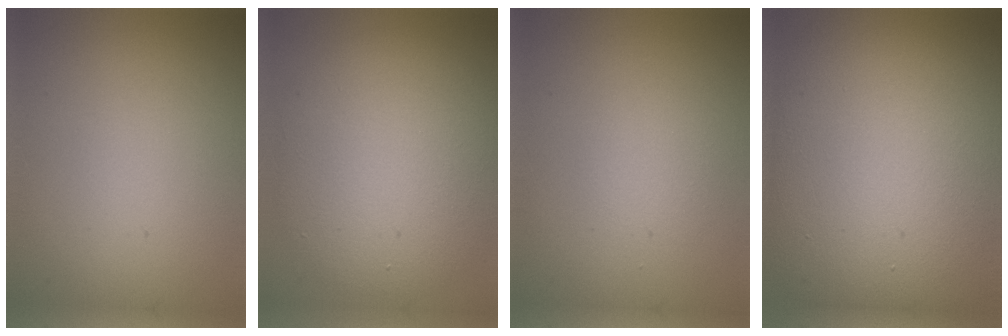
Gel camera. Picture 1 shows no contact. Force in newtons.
{"total": 8.8, "press": 8.8, "slide": 0.7}
{"total": 1.5, "press": 1.4, "slide": 0.1}
{"total": 17.9, "press": 17.9, "slide": 0.5}